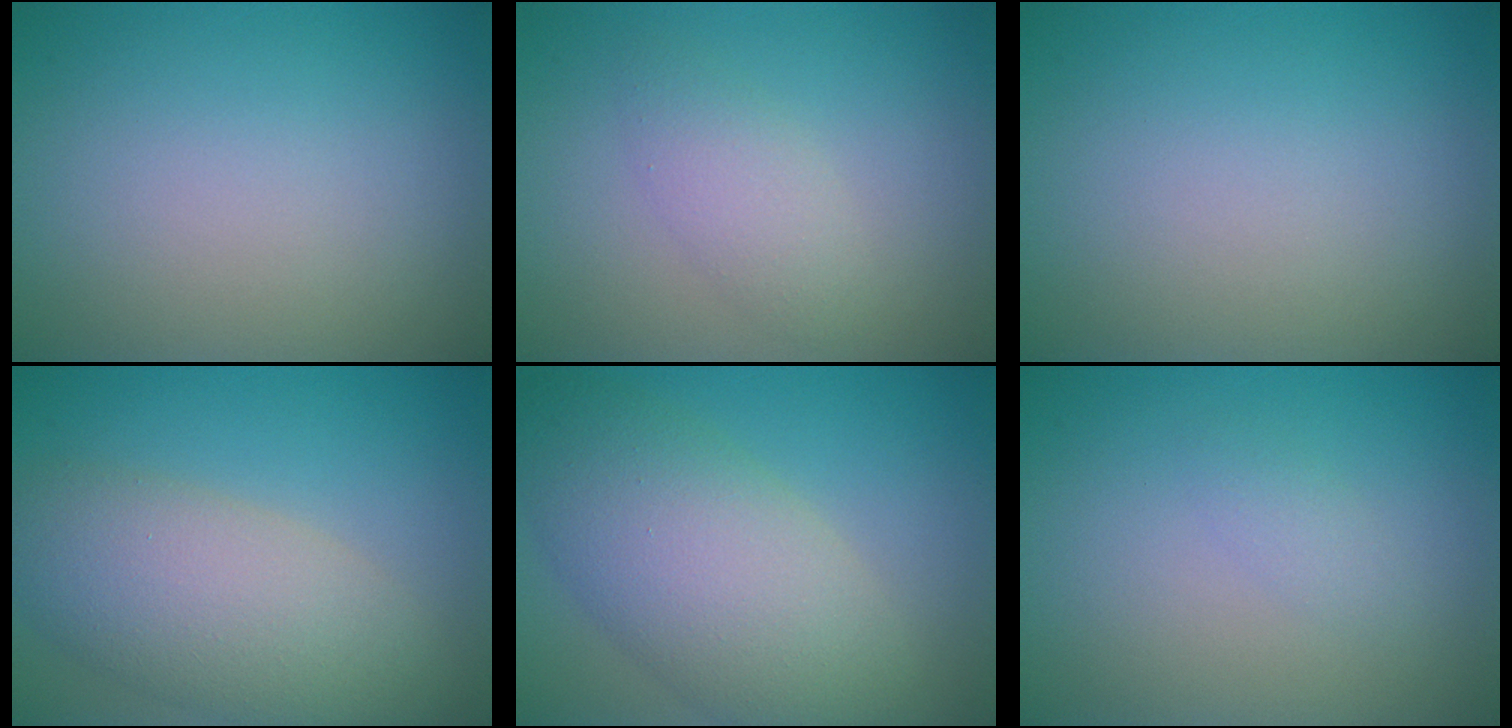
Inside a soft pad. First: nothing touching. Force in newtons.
{"total": 2.2, "press": 2.2, "slide": 0.0}
{"total": 0.0}
{"total": 7.1, "press": 7.1, "slide": 0.5}
{"total": 8.6, "press": 8.6, "slide": 0.4}
{"total": 1.0, "press": 1.0, "slide": 0.0}